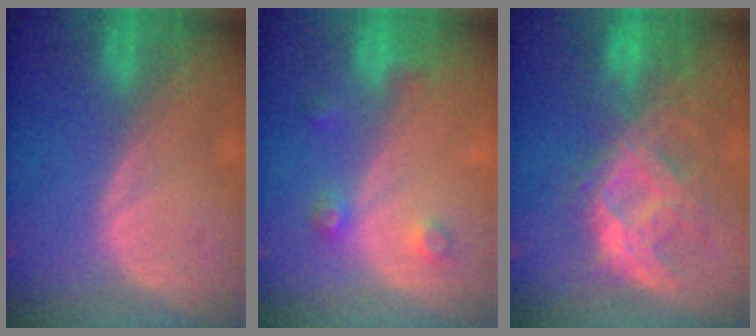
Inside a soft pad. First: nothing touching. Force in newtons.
{"total": 3.7, "press": 3.4, "slide": 1.5}
{"total": 8.8, "press": 8.6, "slide": 2.1}